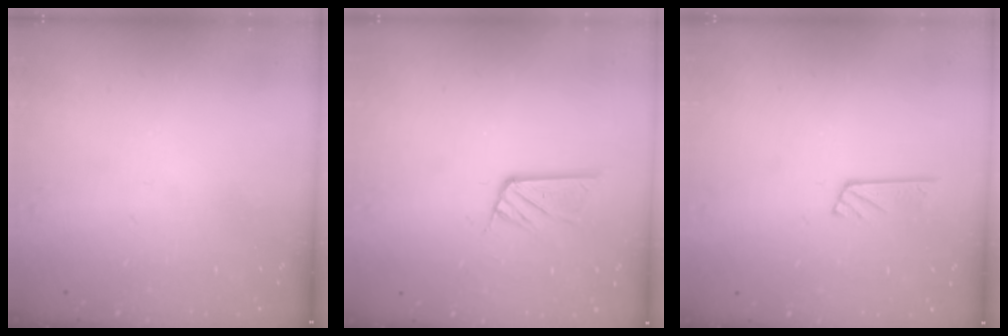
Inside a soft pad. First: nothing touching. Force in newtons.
{"total": 9.2, "press": 9.2, "slide": 0.8}
{"total": 4.8, "press": 4.8, "slide": 0.3}